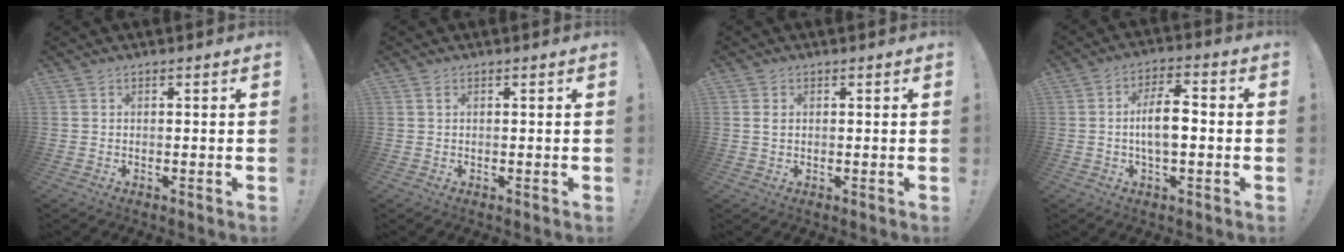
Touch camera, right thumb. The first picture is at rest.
{"total": 0.7, "force": [0.3, 0.4, 0.5], "torque": [-0.015, 0.004, 0.006]}
{"total": 1.4, "force": [0.3, 1.1, 0.9], "torque": [-0.018, 0.005, 0.005]}
{"total": 9.1, "force": [-0.9, 3.7, 8.3], "torque": [-0.147, 0.004, -0.023]}